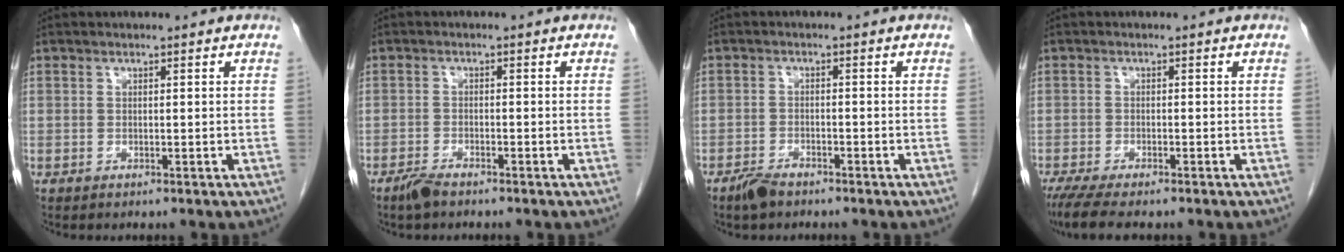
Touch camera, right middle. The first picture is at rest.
{"total": 2.5, "force": [-2.0, 0.5, 1.4], "torque": [-0.033, -0.003, -0.038]}
{"total": 3.0, "force": [-2.4, 1.0, 1.5], "torque": [-0.034, -0.002, -0.042]}
{"total": 7.2, "force": [-5.8, 1.3, 4.1], "torque": [-0.066, -0.016, -0.093]}